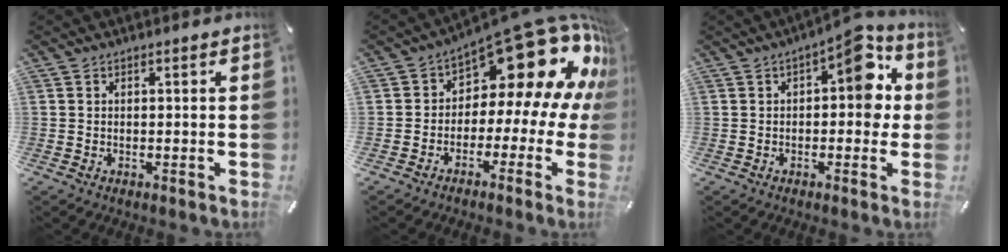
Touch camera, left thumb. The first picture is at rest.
{"total": 19.7, "force": [9.7, 9.7, 14.1], "torque": [-0.197, -0.077, 0.163]}
{"total": 10.0, "force": [2.8, 4.8, 8.3], "torque": [-0.097, -0.017, 0.037]}